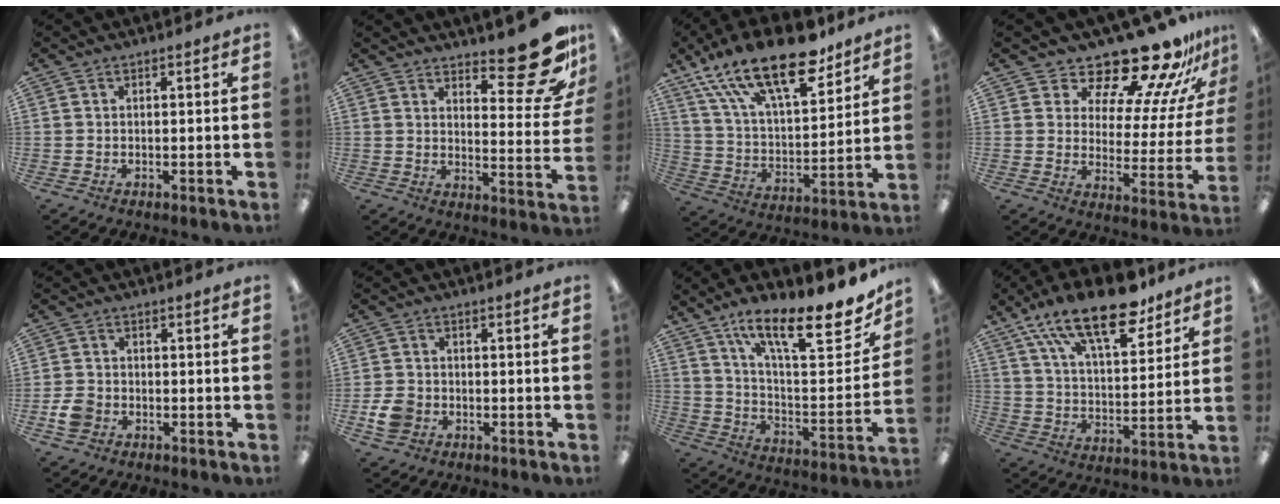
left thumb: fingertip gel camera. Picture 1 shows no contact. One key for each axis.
{"total": 17.0, "fx": 12.0, "fy": 5.5, "fz": 10.6, "tx": -0.122, "ty": -0.093, "tz": 0.196}
{"total": 23.3, "fx": 16.0, "fy": 9.1, "fz": 14.4, "tx": -0.249, "ty": -0.087, "tz": 0.279}
{"total": 19.2, "fx": 17.2, "fy": 4.8, "fz": 7.0, "tx": -0.106, "ty": -0.146, "tz": 0.288}
{"total": 4.4, "fx": -1.6, "fy": 3.5, "fz": 2.1, "tx": -0.039, "ty": 0.003, "tz": -0.033}
{"total": 5.3, "fx": -1.9, "fy": 4.3, "fz": 2.5, "tx": -0.050, "ty": 0.004, "tz": -0.036}
{"total": 19.3, "fx": 13.6, "fy": 5.1, "fz": 12.7, "tx": -0.189, "ty": -0.102, "tz": 0.222}
{"total": 20.2, "fx": 14.1, "fy": 8.0, "fz": 12.1, "tx": -0.199, "ty": -0.070, "tz": 0.239}